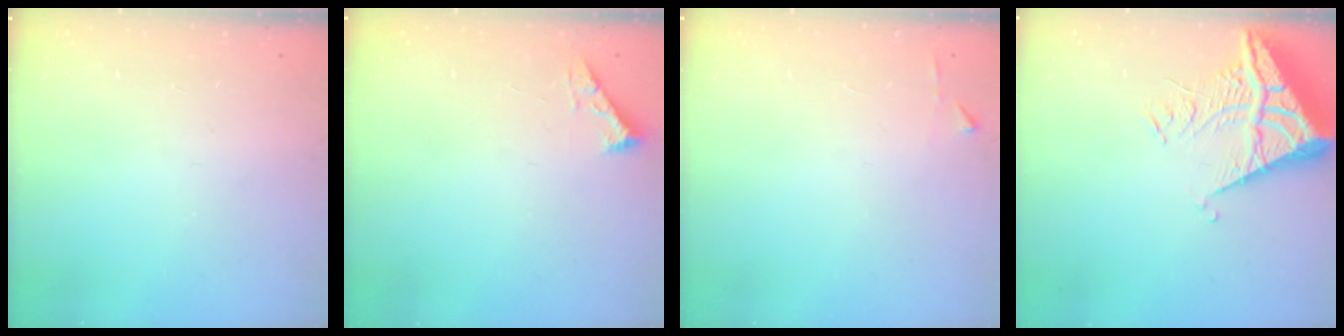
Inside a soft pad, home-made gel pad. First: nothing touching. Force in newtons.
{"total": 2.5, "press": 2.5, "slide": 0.3}
{"total": 3.2, "press": 3.2, "slide": 0.4}
{"total": 8.8, "press": 8.7, "slide": 0.8}